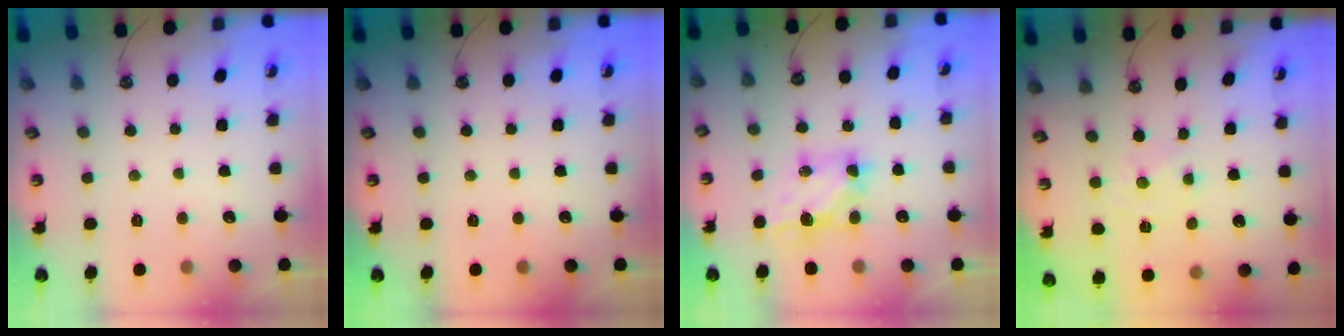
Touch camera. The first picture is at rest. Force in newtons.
{"total": 0.0}
{"total": 6.3, "press": 6.3, "slide": 0.4}
{"total": 0.0}